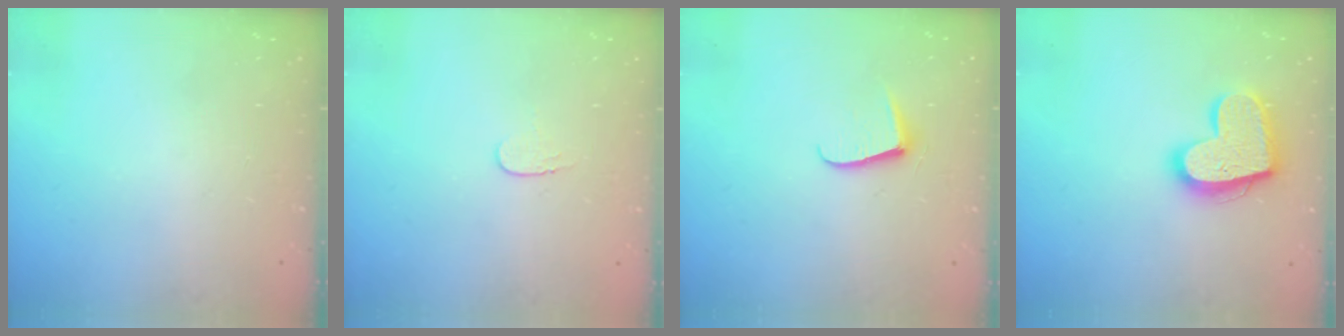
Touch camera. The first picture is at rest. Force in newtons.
{"total": 3.4, "press": 3.4, "slide": 0.4}
{"total": 5.9, "press": 5.9, "slide": 0.6}
{"total": 17.4, "press": 17.3, "slide": 1.4}